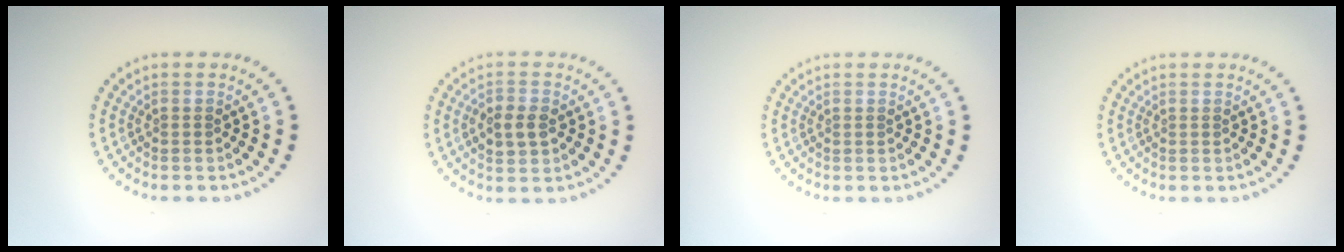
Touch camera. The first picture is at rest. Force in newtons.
{"total": 2.7, "press": 2.7, "slide": 0.0}
{"total": 0.0}
{"total": 0.0}